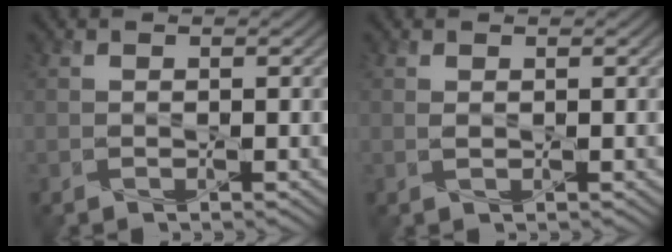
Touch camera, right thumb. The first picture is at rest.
{"total": 0.5, "force": [0.2, 0.2, 0.4], "torque": [-0.011, -0.001, 0.004]}